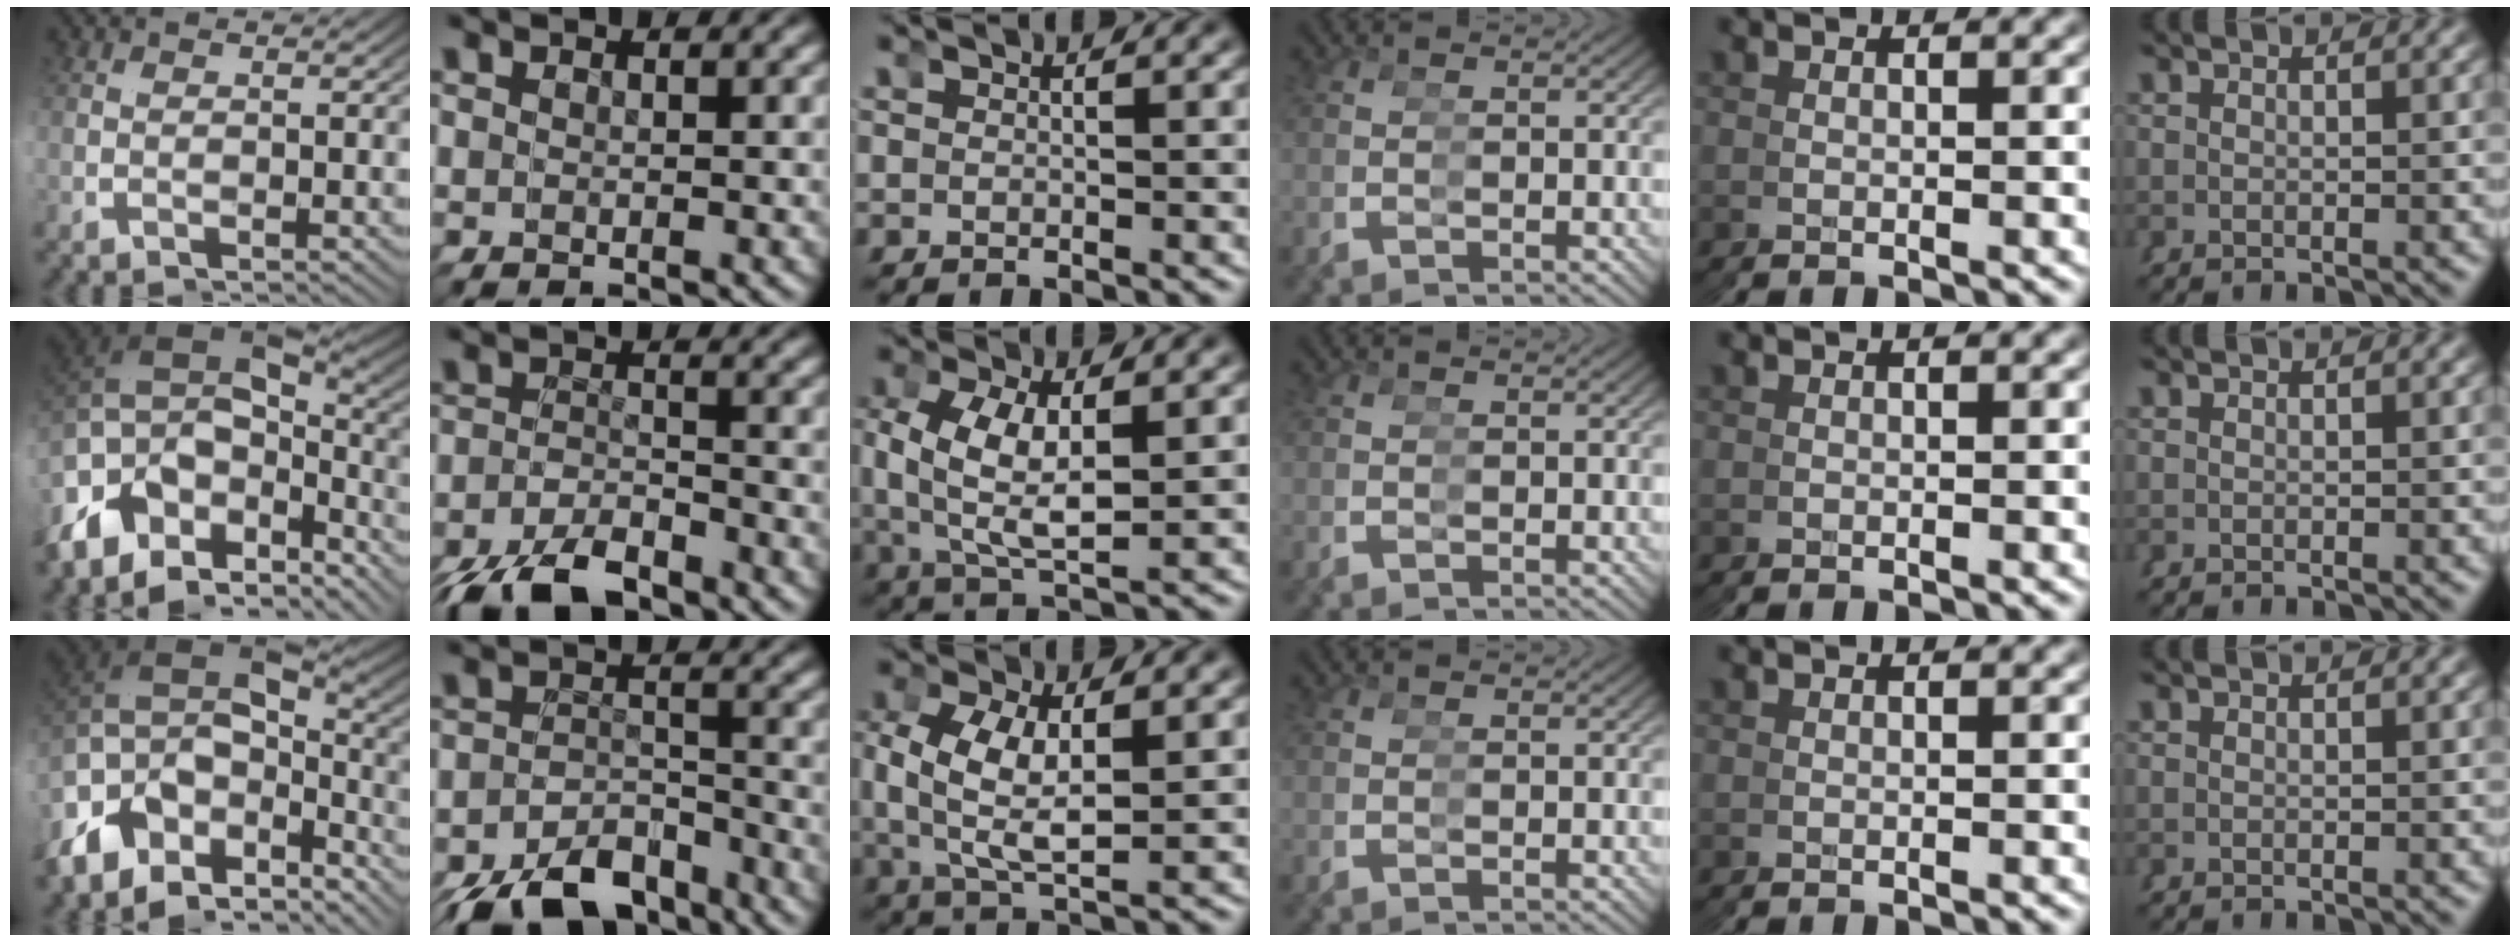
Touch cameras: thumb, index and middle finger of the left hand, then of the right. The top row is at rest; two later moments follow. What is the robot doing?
{"motion": "grasp_and_lifting", "object": "pipette"}